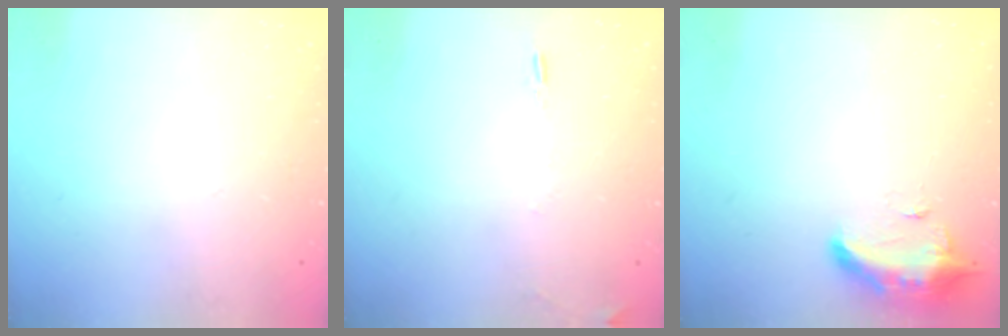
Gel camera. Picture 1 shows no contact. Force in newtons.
{"total": 5.6, "press": 5.3, "slide": 1.8}
{"total": 10.4, "press": 9.8, "slide": 3.5}